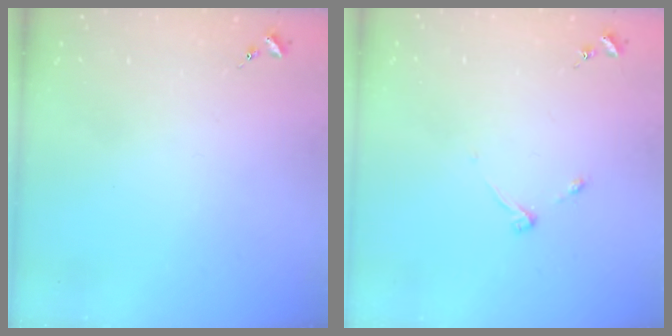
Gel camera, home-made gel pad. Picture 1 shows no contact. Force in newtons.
{"total": 3.9, "press": 3.8, "slide": 0.6}